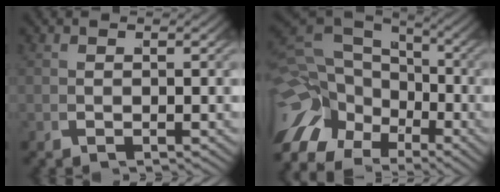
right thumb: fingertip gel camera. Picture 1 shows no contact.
{"total": 11.4, "force": [-0.4, 8.1, 8.0], "torque": [-0.139, -0.024, 0.005]}